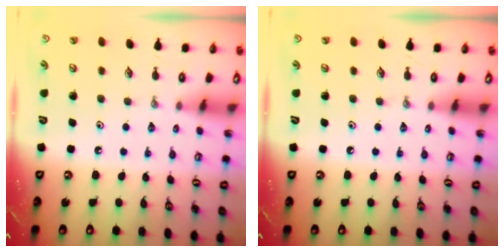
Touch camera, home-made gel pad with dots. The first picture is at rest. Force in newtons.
{"total": 0.0}